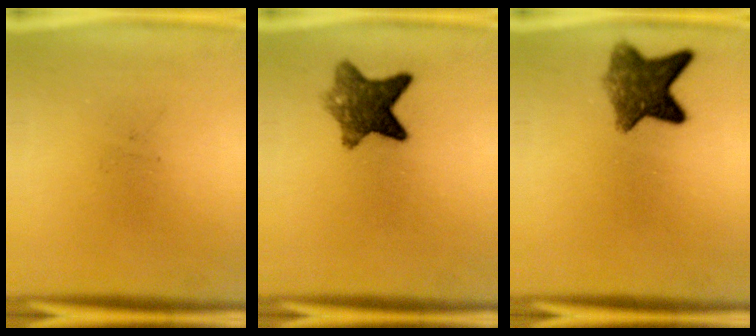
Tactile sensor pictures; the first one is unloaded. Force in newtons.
{"total": 7.9}
{"total": 7.5}